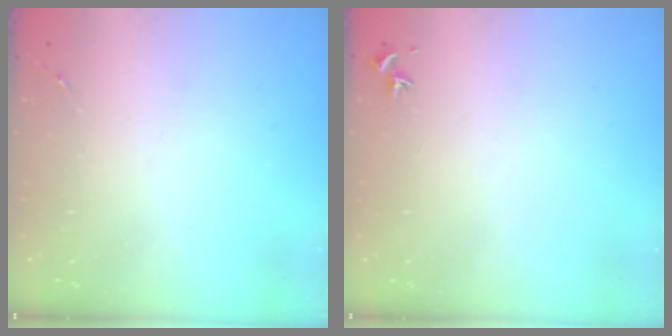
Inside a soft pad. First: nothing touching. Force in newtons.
{"total": 0.7, "press": 0.5, "slide": 0.4}